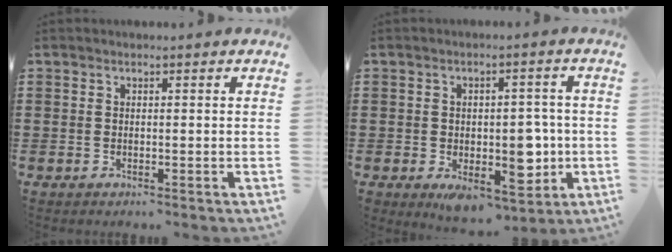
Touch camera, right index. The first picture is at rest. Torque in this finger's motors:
{"motor_torque": [2.14, 0.00, 0.83, 0.12]}